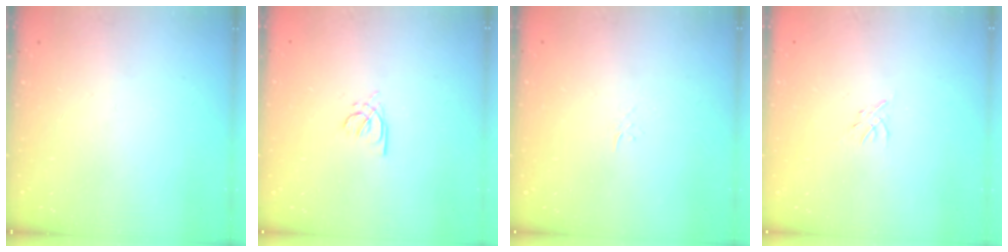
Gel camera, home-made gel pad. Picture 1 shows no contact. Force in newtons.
{"total": 2.4, "press": 2.4, "slide": 0.6}
{"total": 4.0, "press": 4.0, "slide": 0.7}
{"total": 0.0}